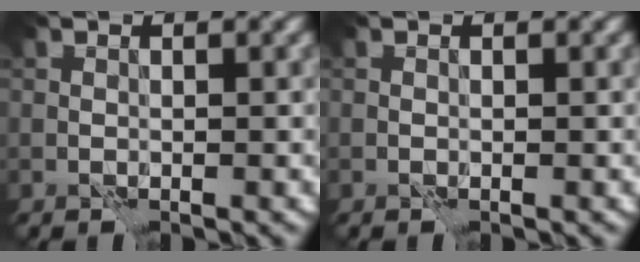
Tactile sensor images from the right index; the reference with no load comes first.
{"total": 0.0}